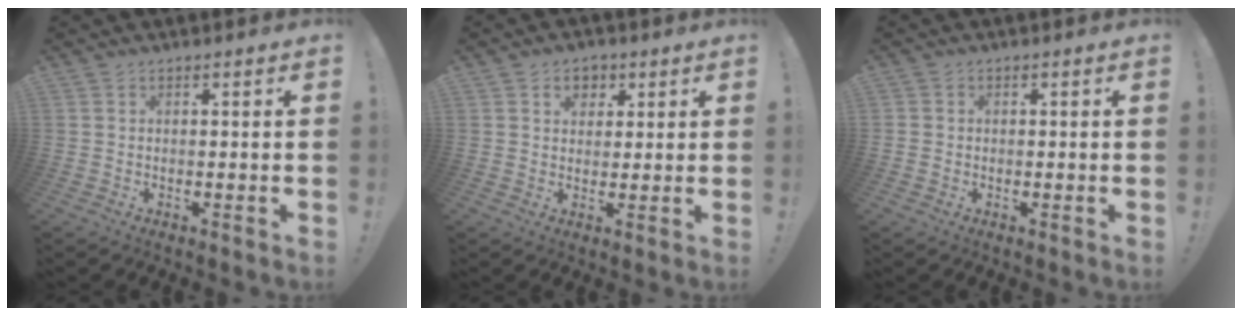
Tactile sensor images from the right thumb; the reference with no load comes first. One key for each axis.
{"total": 5.2, "fx": 2.1, "fy": 4.4, "fz": 2.0, "tx": -0.024, "ty": -0.002, "tz": 0.037}
{"total": 1.5, "fx": -0.3, "fy": 1.4, "fz": 0.3, "tx": -0.006, "ty": 0.005, "tz": -0.005}